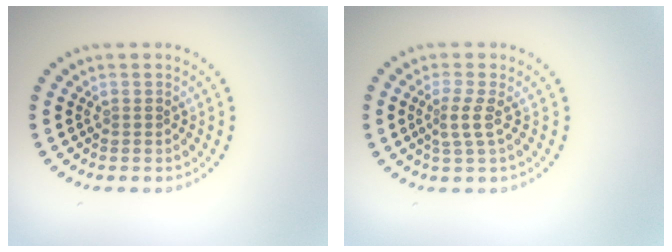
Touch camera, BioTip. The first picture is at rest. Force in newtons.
{"total": 2.0, "press": 1.4, "slide": 1.4}